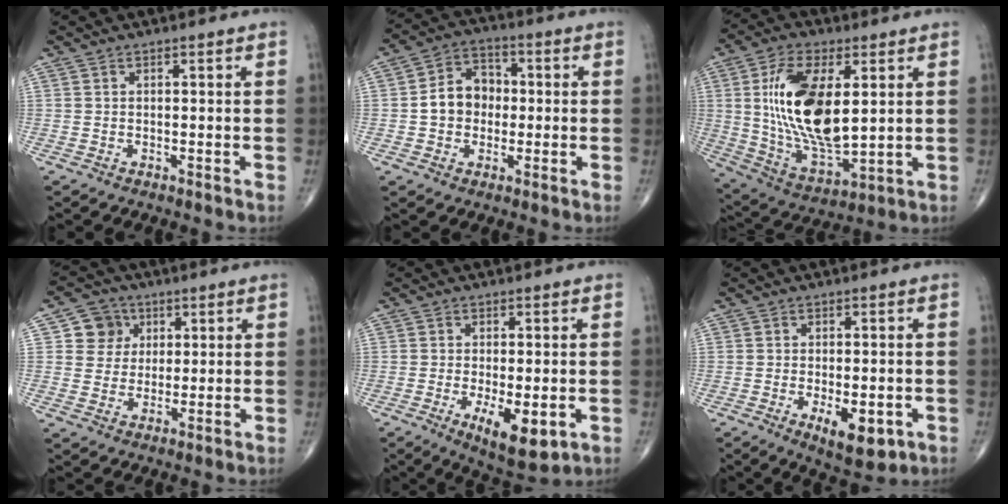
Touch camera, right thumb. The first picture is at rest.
{"total": 8.6, "force": [-0.4, 7.0, 5.0], "torque": [-0.058, 0.025, -0.018]}
{"total": 19.5, "force": [3.4, 9.2, 16.9], "torque": [-0.311, -0.021, 0.072]}
{"total": 6.4, "force": [2.0, 5.9, 1.2], "torque": [0.012, 0.000, 0.031]}
{"total": 9.0, "force": [-2.6, 3.4, 7.9], "torque": [-0.120, -0.018, -0.034]}
{"total": 7.9, "force": [-2.7, 3.4, 6.6], "torque": [-0.091, -0.006, -0.030]}